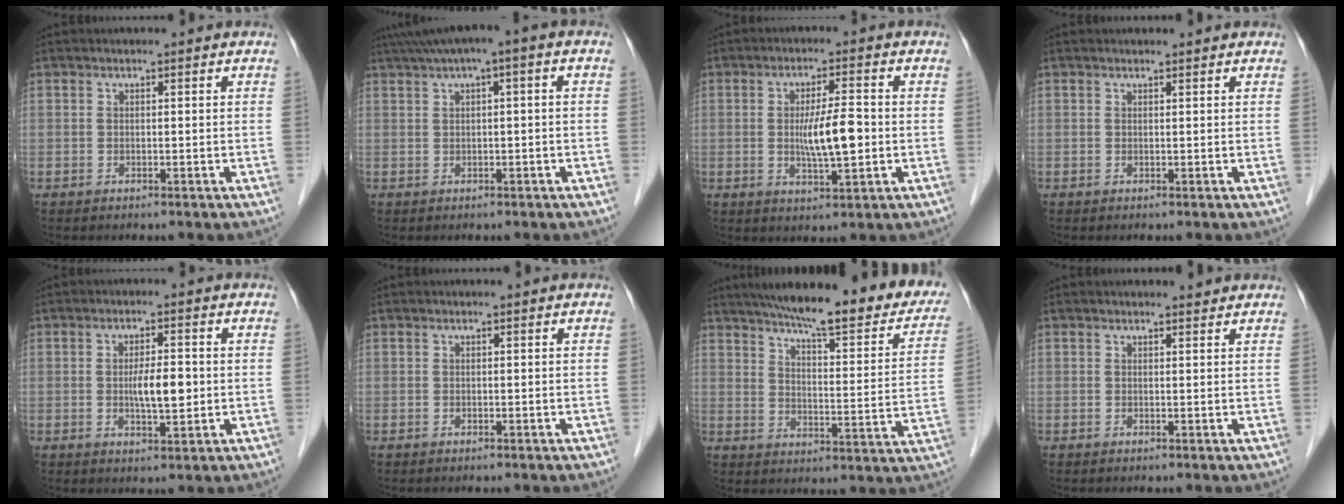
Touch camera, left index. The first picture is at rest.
{"total": 4.9, "force": [1.7, 0.7, 4.5], "torque": [-0.079, 0.033, 0.027]}
{"total": 6.7, "force": [-0.5, 1.0, 6.6], "torque": [-0.121, -0.005, -0.009]}
{"total": 1.1, "force": [1.0, 0.2, 0.1], "torque": [-0.013, 0.007, 0.013]}
{"total": 4.8, "force": [-0.2, 1.3, 4.6], "torque": [-0.082, -0.003, -0.002]}
{"total": 0.0}
{"total": 25.2, "force": [20.1, 4.4, 14.5], "torque": [-0.201, -0.014, 0.254]}
{"total": 1.8, "force": [1.7, 0.4, 0.2], "torque": [-0.012, 0.002, 0.018]}